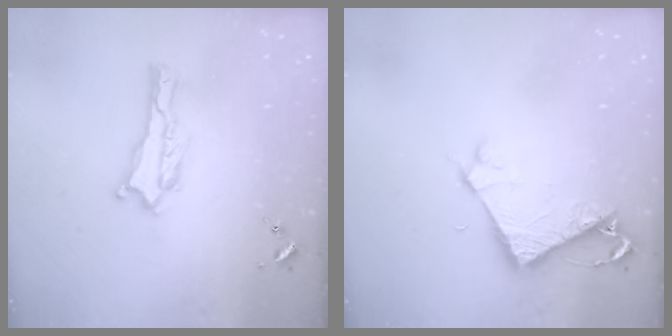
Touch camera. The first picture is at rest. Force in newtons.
{"total": 5.1, "press": 5.1, "slide": 0.4}